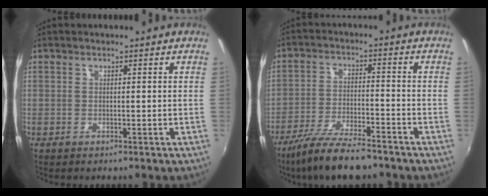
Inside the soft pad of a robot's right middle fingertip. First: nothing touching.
{"total": 12.0, "force": [-9.8, 2.3, 6.5], "torque": [-0.145, -0.024, -0.172]}